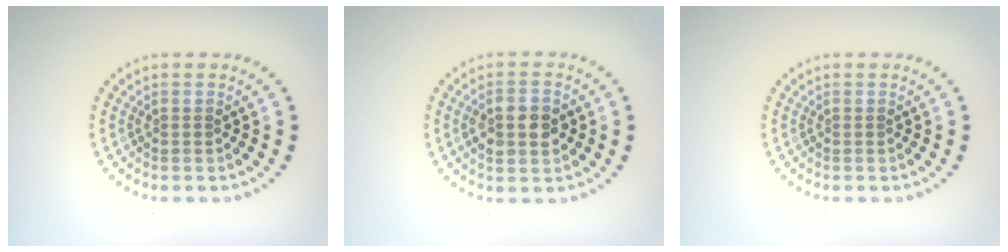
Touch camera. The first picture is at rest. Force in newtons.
{"total": 3.3, "press": 3.3, "slide": 0.2}
{"total": 0.0}